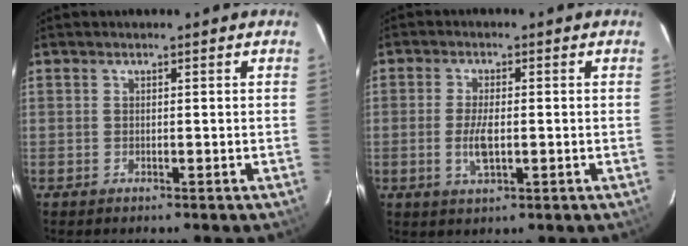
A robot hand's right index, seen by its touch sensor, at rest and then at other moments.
{"total": 5.1, "force": [-0.7, 1.8, 4.7], "torque": [-0.097, -0.005, -0.014]}